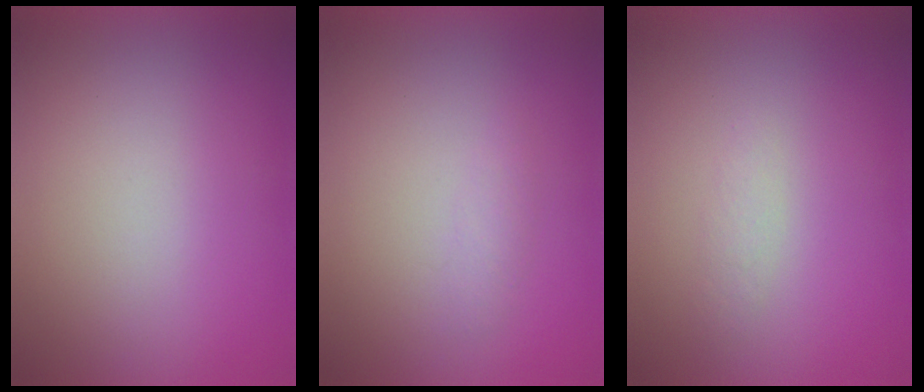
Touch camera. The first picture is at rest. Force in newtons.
{"total": 1.3}
{"total": 1.3}